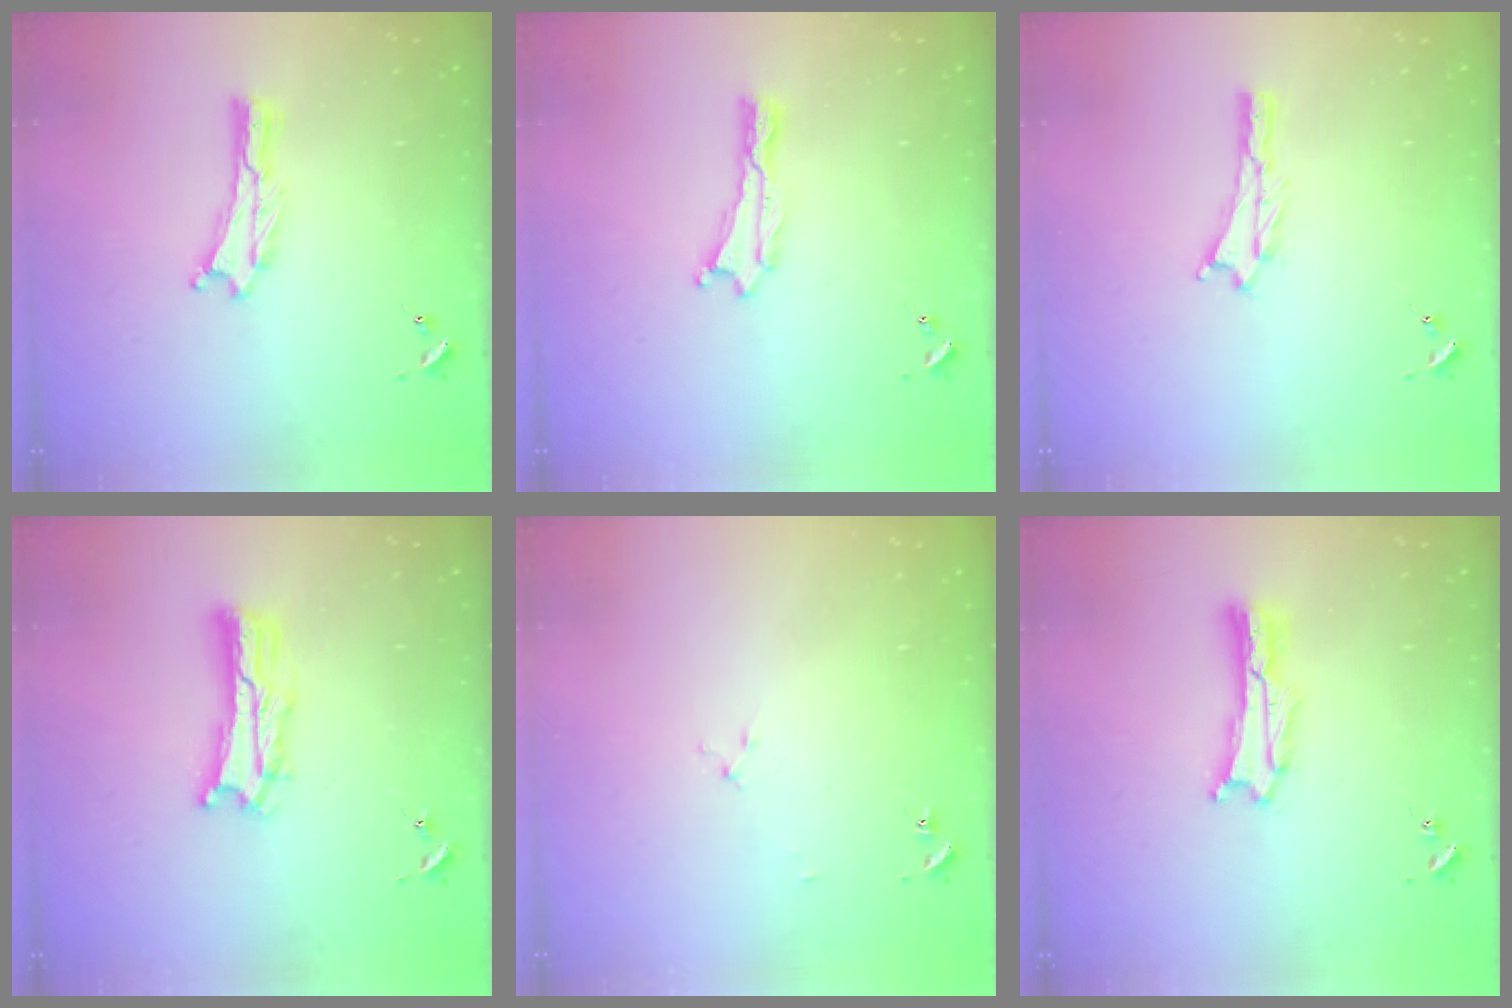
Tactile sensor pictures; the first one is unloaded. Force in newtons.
{"total": 0.0}
{"total": 0.9, "press": 0.9, "slide": 0.2}
{"total": 5.1, "press": 5.1, "slide": 0.5}
{"total": 1.6, "press": 1.6, "slide": 0.2}
{"total": 1.4, "press": 1.4, "slide": 0.0}